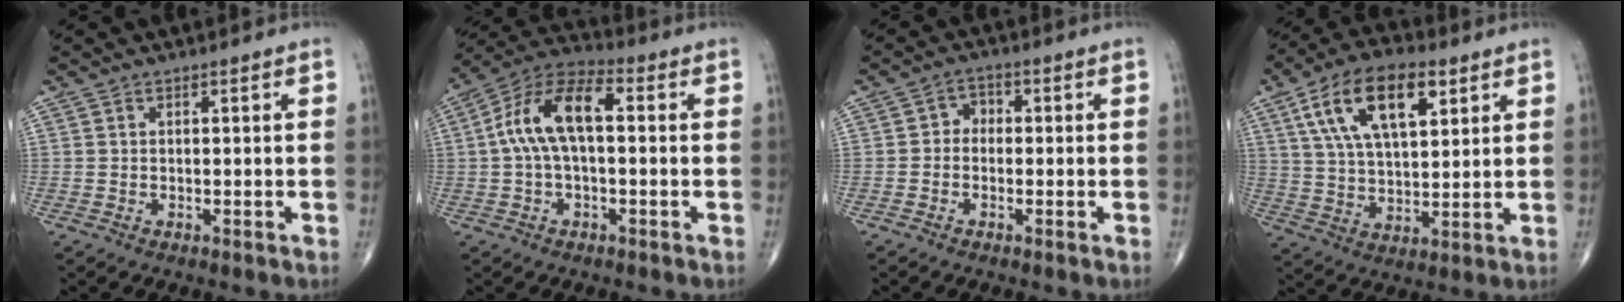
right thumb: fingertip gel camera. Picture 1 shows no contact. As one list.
[{"total": 12.2, "force": [1.0, 5.8, 10.7], "torque": [-0.210, 0.042, 0.008]}, {"total": 2.8, "force": [-0.5, 2.3, 1.6], "torque": [-0.006, 0.014, -0.022]}, {"total": 16.3, "force": [7.0, 7.7, 12.6], "torque": [-0.209, -0.008, 0.125]}]